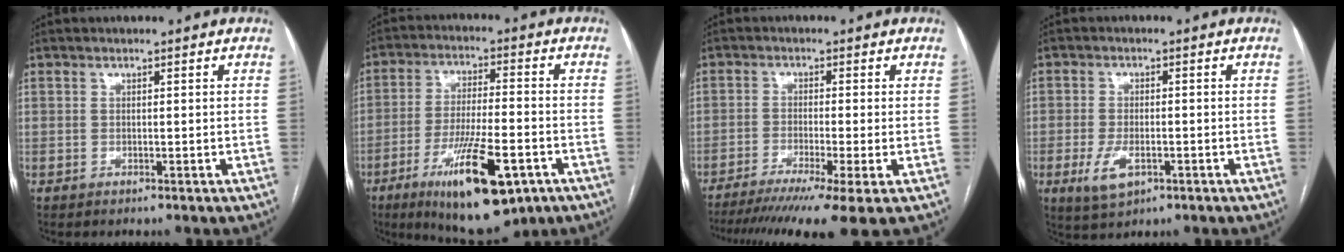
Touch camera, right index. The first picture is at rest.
{"total": 16.3, "force": [-8.0, 3.8, 13.7], "torque": [-0.235, -0.023, -0.121]}
{"total": 12.7, "force": [-9.2, -0.7, 8.8], "torque": [-0.128, -0.028, -0.144]}
{"total": 5.2, "force": [-2.1, 2.5, 4.0], "torque": [-0.085, -0.007, -0.031]}